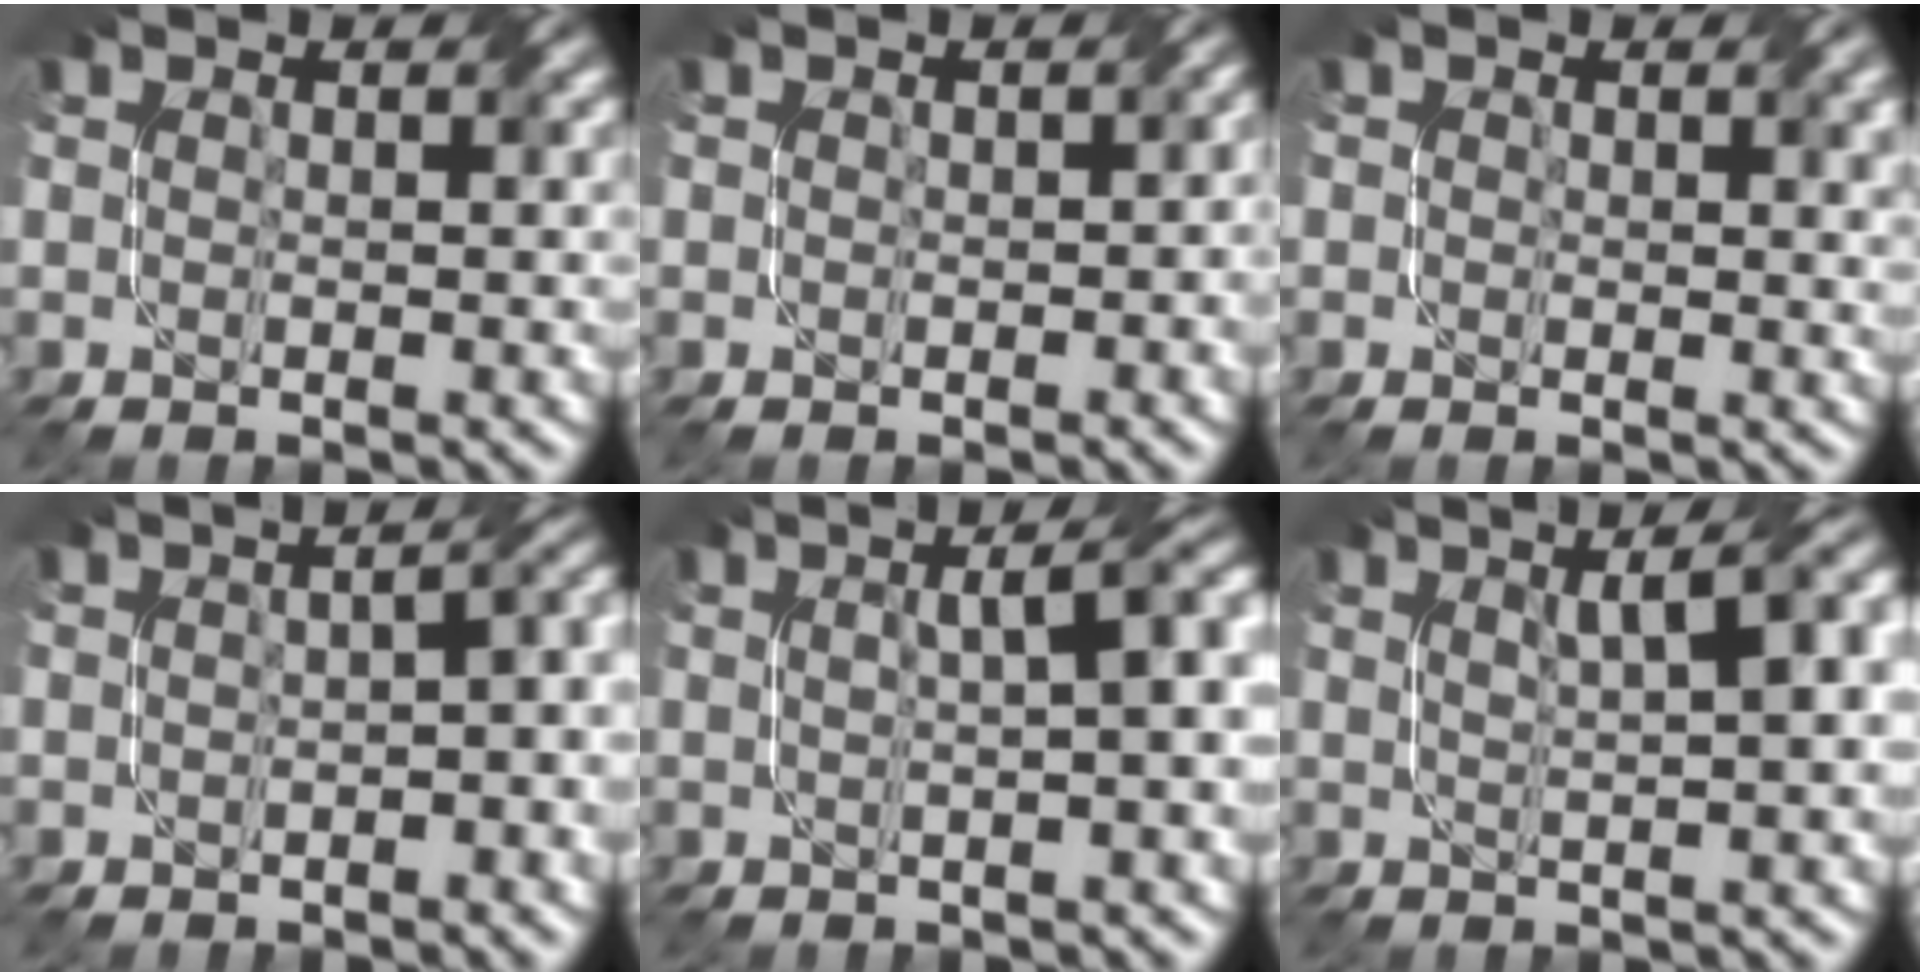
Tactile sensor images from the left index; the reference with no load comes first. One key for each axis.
{"total": 1.4, "fx": -0.1, "fy": 1.0, "fz": 0.9, "tx": -0.006, "ty": 0.000, "tz": 0.004}
{"total": 2.0, "fx": 0.8, "fy": 1.3, "fz": 1.3, "tx": -0.009, "ty": -0.001, "tz": 0.012}
{"total": 5.4, "fx": -0.3, "fy": 2.4, "fz": 4.9, "tx": -0.026, "ty": 0.015, "tz": -0.002}
{"total": 5.7, "fx": 1.0, "fy": 1.8, "fz": 5.3, "tx": -0.037, "ty": 0.030, "tz": 0.016}
{"total": 7.1, "fx": 2.7, "fy": 2.2, "fz": 6.2, "tx": -0.053, "ty": 0.034, "tz": 0.031}